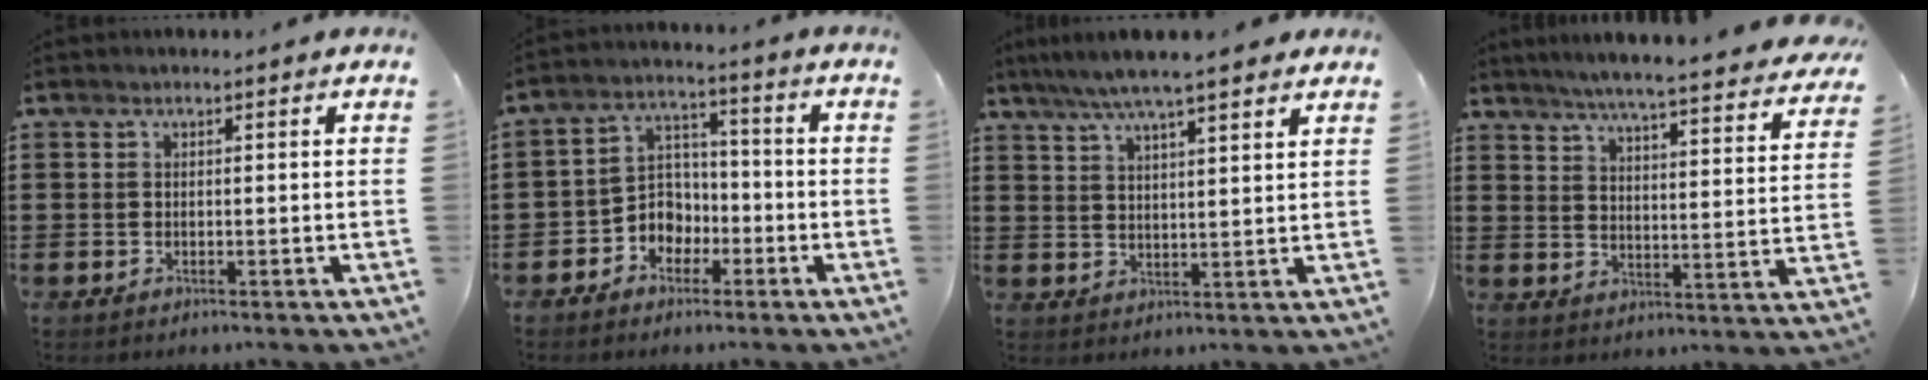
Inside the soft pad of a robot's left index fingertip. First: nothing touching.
{"total": 5.5, "force": [-2.6, 4.7, 1.2], "torque": [-0.036, 0.011, -0.053]}
{"total": 5.8, "force": [4.8, 0.4, 3.2], "torque": [-0.076, -0.008, 0.083]}
{"total": 4.8, "force": [4.4, -0.7, 1.8], "torque": [-0.057, -0.037, 0.069]}